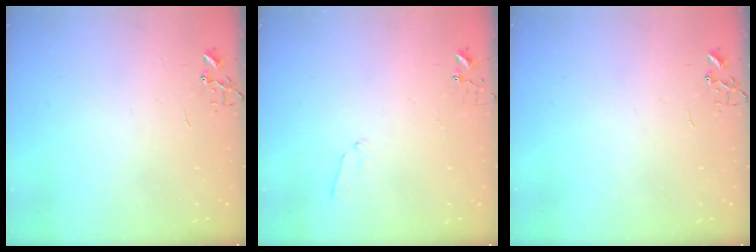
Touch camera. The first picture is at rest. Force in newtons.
{"total": 5.0, "press": 5.0, "slide": 0.7}
{"total": 0.0}